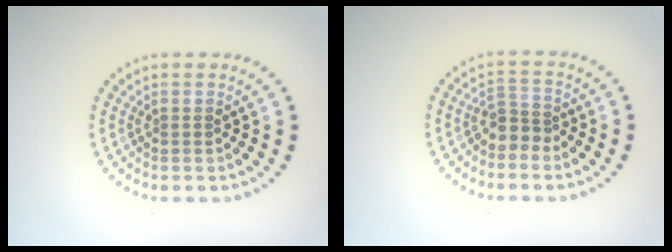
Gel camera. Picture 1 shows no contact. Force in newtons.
{"total": 2.2, "press": 1.7, "slide": 1.4}